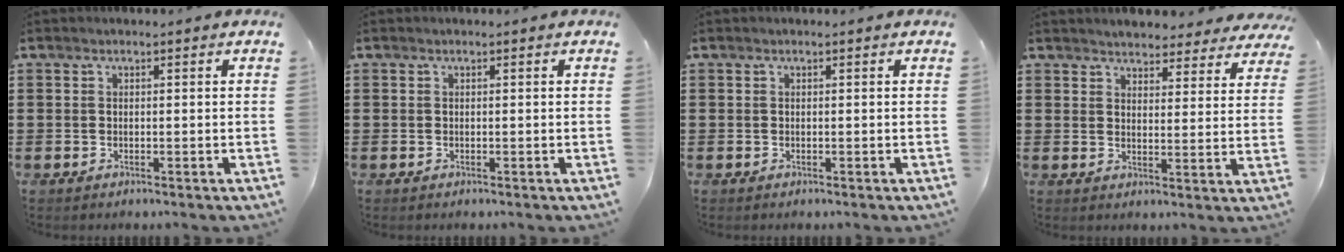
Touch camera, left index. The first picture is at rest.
{"total": 0.0}
{"total": 0.0}
{"total": 3.7, "force": [3.7, 0.3, 0.0], "torque": [-0.016, -0.016, 0.067]}